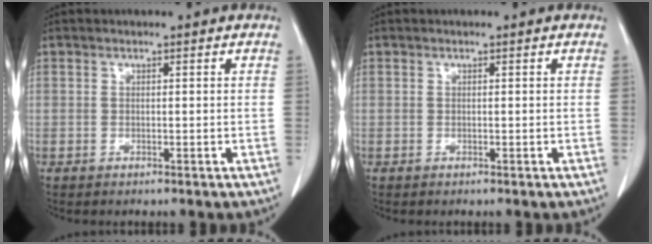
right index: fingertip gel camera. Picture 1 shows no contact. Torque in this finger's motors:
{"motor_torque": [-0.01, 0.01, 0.00, 0.00]}